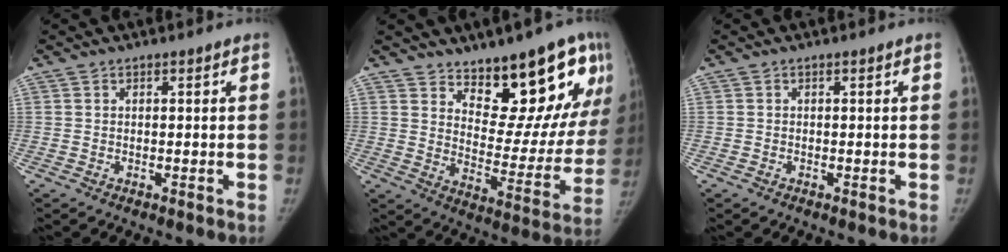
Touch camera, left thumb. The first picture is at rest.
{"total": 19.3, "force": [12.6, 7.3, 12.7], "torque": [-0.111, -0.094, 0.187]}
{"total": 0.0}